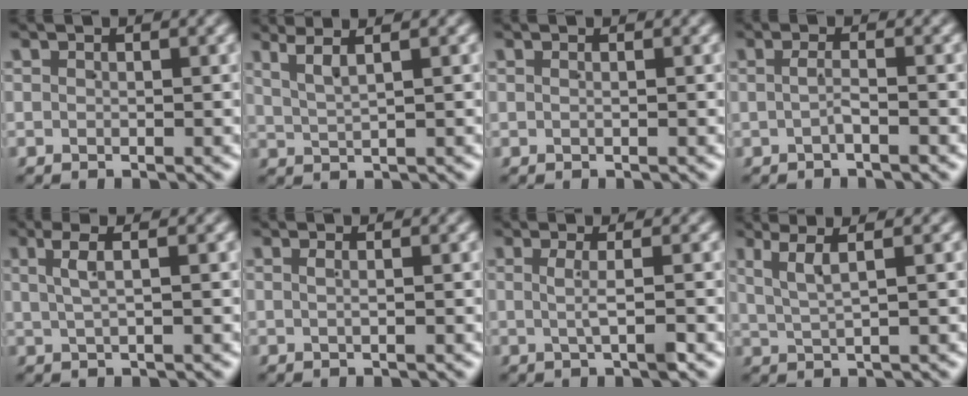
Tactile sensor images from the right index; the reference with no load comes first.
{"total": 2.6, "force": [2.0, 0.3, 1.7], "torque": [-0.035, 0.004, 0.038]}
{"total": 0.0}
{"total": 1.1, "force": [-0.7, 0.1, 0.9], "torque": [-0.021, -0.002, -0.013]}
{"total": 2.3, "force": [0.9, 0.3, 2.1], "torque": [-0.031, 0.010, 0.015]}
{"total": 0.7, "force": [0.1, -0.2, 0.7], "torque": [-0.011, 0.003, 0.001]}
{"total": 2.0, "force": [-0.1, -0.4, 1.9], "torque": [-0.032, 0.001, 0.001]}
{"total": 2.5, "force": [1.6, 0.4, 1.9], "torque": [-0.036, 0.003, 0.033]}